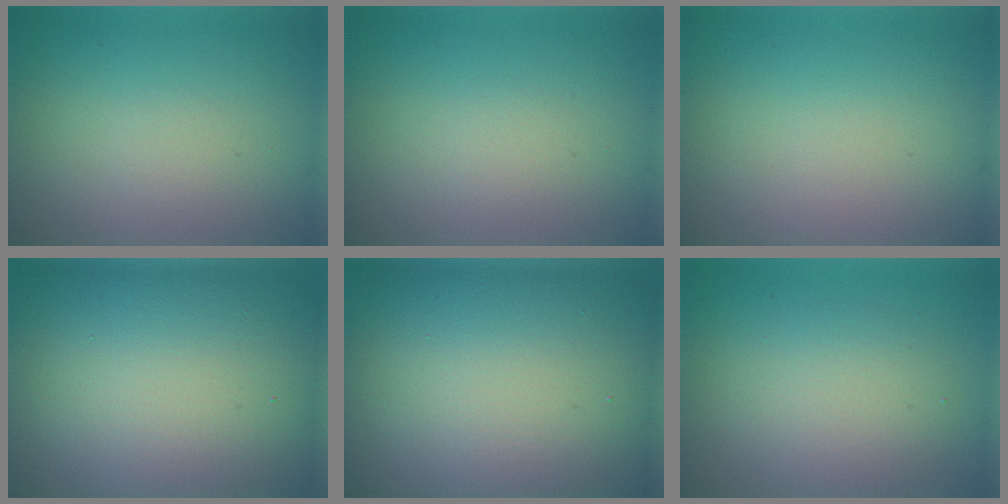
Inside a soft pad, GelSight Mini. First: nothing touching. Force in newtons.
{"total": 1.0, "press": 1.0, "slide": 0.0}
{"total": 0.0}
{"total": 21.6, "press": 21.6, "slide": 1.3}
{"total": 23.0, "press": 23.0, "slide": 1.7}
{"total": 3.7, "press": 3.7, "slide": 0.2}